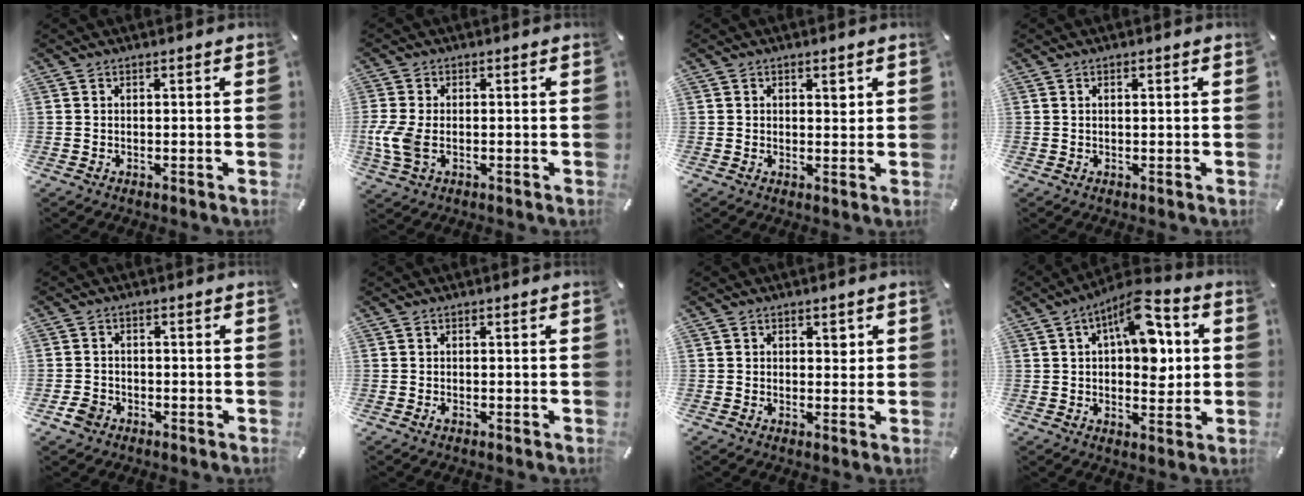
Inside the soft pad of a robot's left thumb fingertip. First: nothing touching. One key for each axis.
{"total": 6.8, "fx": -1.2, "fy": 4.0, "fz": 5.4, "tx": -0.128, "ty": -0.003, "tz": -0.024}
{"total": 2.1, "fx": 0.8, "fy": 1.6, "fz": 1.1, "tx": 0.001, "ty": -0.004, "tz": 0.007}
{"total": 0.6, "fx": 0.2, "fy": 0.3, "fz": 0.5, "tx": -0.010, "ty": 0.002, "tz": 0.002}
{"total": 3.5, "fx": -1.8, "fy": 2.8, "fz": 1.1, "tx": -0.021, "ty": 0.006, "tz": -0.036}
{"total": 0.9, "fx": -0.4, "fy": 0.4, "fz": 0.7, "tx": -0.013, "ty": -0.002, "tz": -0.008}
{"total": 2.3, "fx": 0.8, "fy": 1.9, "fz": 1.1, "tx": 0.001, "ty": -0.003, "tz": 0.006}
{"total": 13.8, "fx": 4.1, "fy": 7.4, "fz": 10.9, "tx": -0.154, "ty": -0.020, "tz": 0.068}